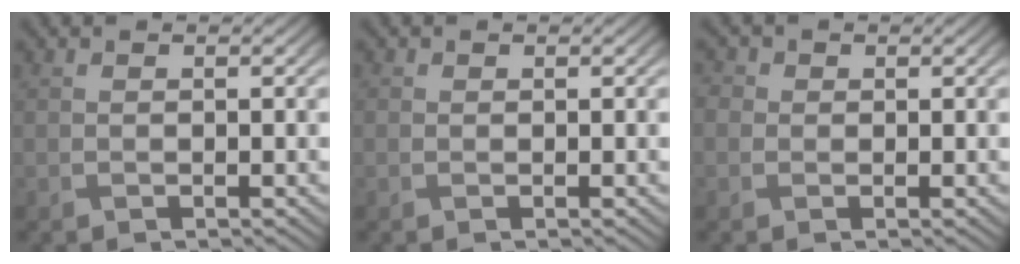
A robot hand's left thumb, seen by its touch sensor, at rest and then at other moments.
{"total": 0.0}
{"total": 1.5, "force": [0.4, 1.4, 0.4], "torque": [-0.017, 0.005, -0.002]}